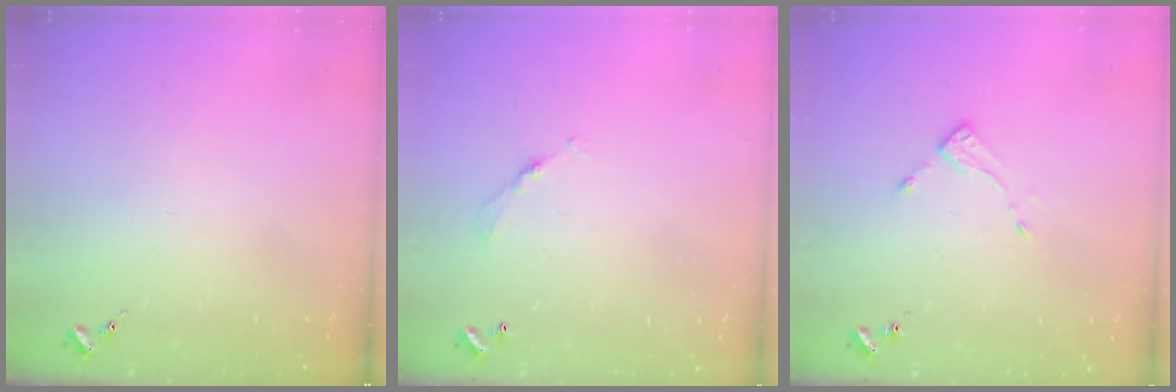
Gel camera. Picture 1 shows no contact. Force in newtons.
{"total": 4.4, "press": 4.3, "slide": 0.2}
{"total": 3.5, "press": 3.5, "slide": 0.1}